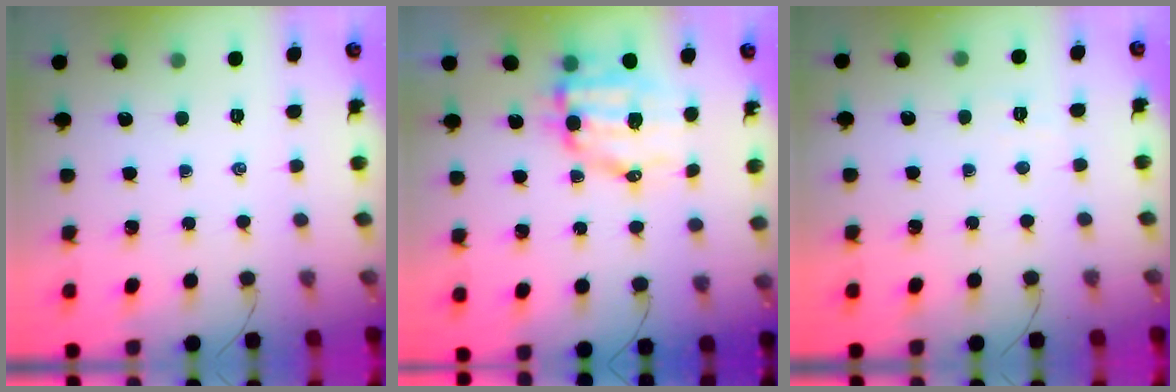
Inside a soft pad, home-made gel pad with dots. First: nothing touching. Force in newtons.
{"total": 9.7, "press": 9.4, "slide": 2.1}
{"total": 2.5, "press": 2.4, "slide": 0.7}